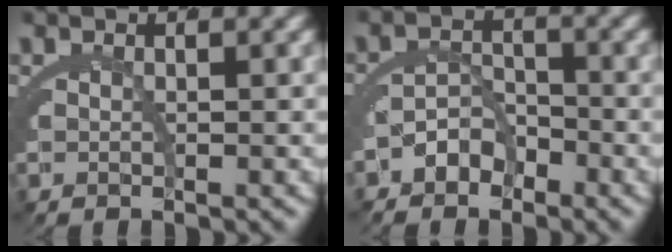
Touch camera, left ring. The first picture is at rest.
{"total": 2.9, "force": [-2.1, 1.6, 1.3], "torque": [-0.014, -0.006, -0.039]}